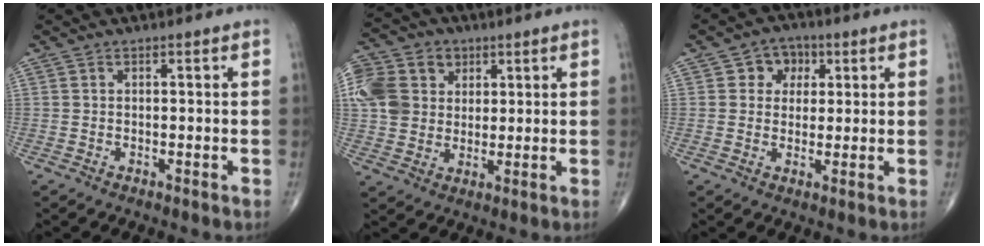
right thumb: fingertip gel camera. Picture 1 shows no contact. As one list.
[{"total": 14.0, "force": [4.1, 11.4, 7.0], "torque": [-0.133, 0.010, 0.071]}, {"total": 5.1, "force": [1.7, 4.4, 1.9], "torque": [0.005, 0.000, 0.020]}]